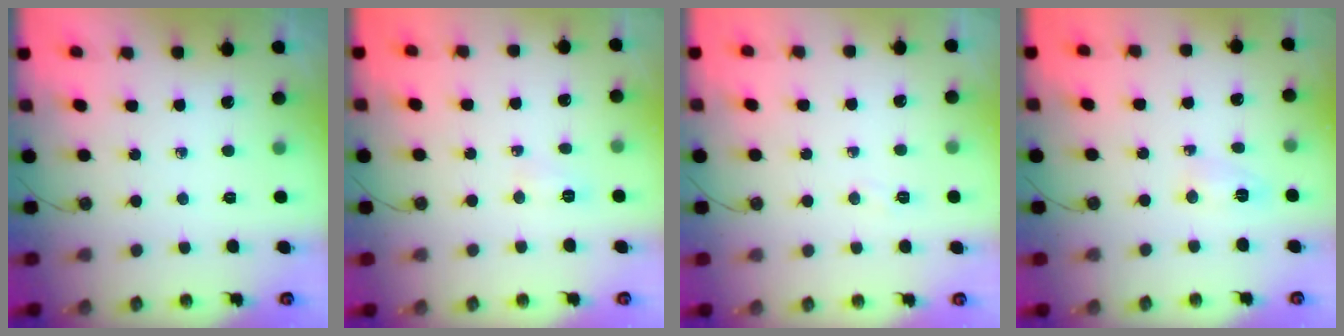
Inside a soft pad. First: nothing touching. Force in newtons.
{"total": 16.7, "press": 5.3, "slide": 15.8}
{"total": 3.3, "press": 3.2, "slide": 0.4}
{"total": 3.6, "press": 3.3, "slide": 1.4}